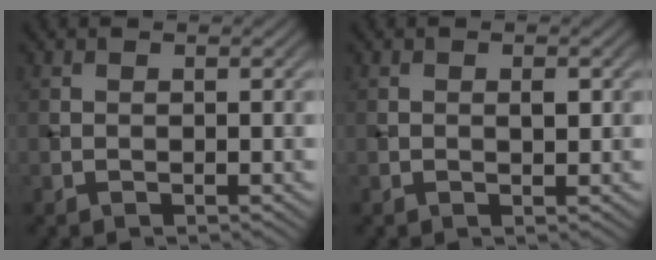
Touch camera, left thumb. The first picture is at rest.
{"total": 1.0, "force": [0.1, 0.5, 0.8], "torque": [-0.009, -0.002, 0.000]}